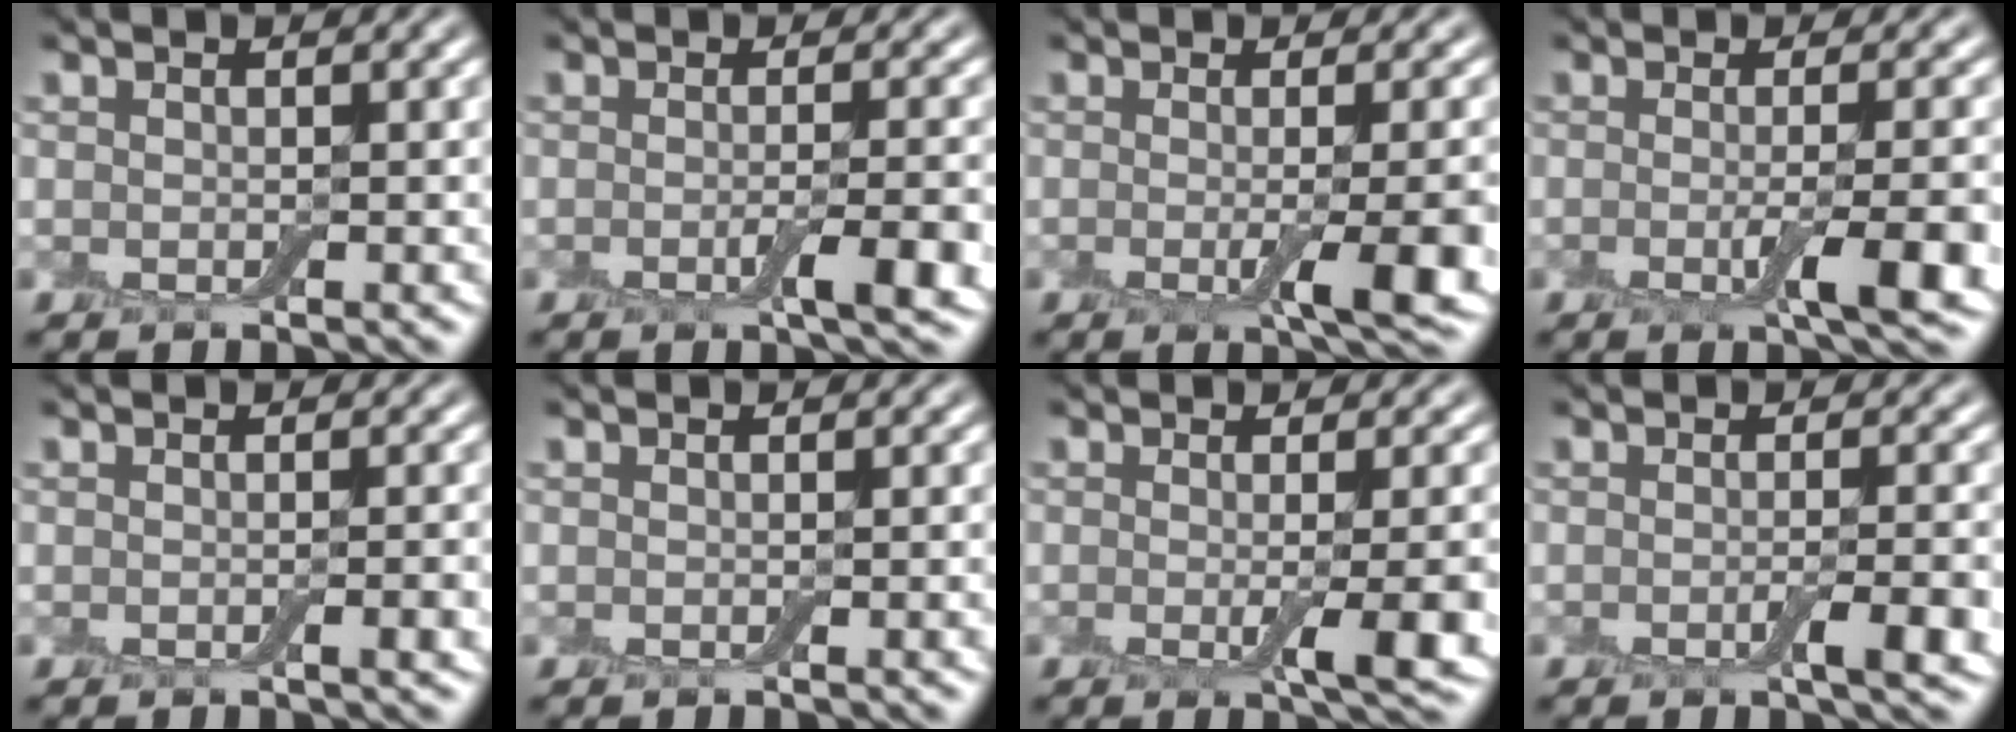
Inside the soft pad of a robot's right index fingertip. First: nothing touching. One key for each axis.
{"total": 3.7, "fx": -1.6, "fy": 0.6, "fz": 3.3, "tx": -0.056, "ty": -0.008, "tz": -0.024}
{"total": 5.7, "fx": -1.5, "fy": 1.1, "fz": 5.4, "tx": -0.081, "ty": -0.015, "tz": -0.020}
{"total": 4.9, "fx": -1.5, "fy": 0.8, "fz": 4.6, "tx": -0.077, "ty": -0.011, "tz": -0.021}
{"total": 1.5, "fx": -0.5, "fy": 0.4, "fz": 1.4, "tx": -0.020, "ty": -0.007, "tz": -0.008}
{"total": 1.0, "fx": -0.1, "fy": 0.3, "fz": 0.9, "tx": -0.009, "ty": -0.001, "tz": -0.003}
{"total": 4.6, "fx": -1.1, "fy": 0.8, "fz": 4.4, "tx": -0.064, "ty": -0.013, "tz": -0.014}
{"total": 3.1, "fx": -1.4, "fy": 0.5, "fz": 2.7, "tx": -0.045, "ty": -0.008, "tz": -0.021}